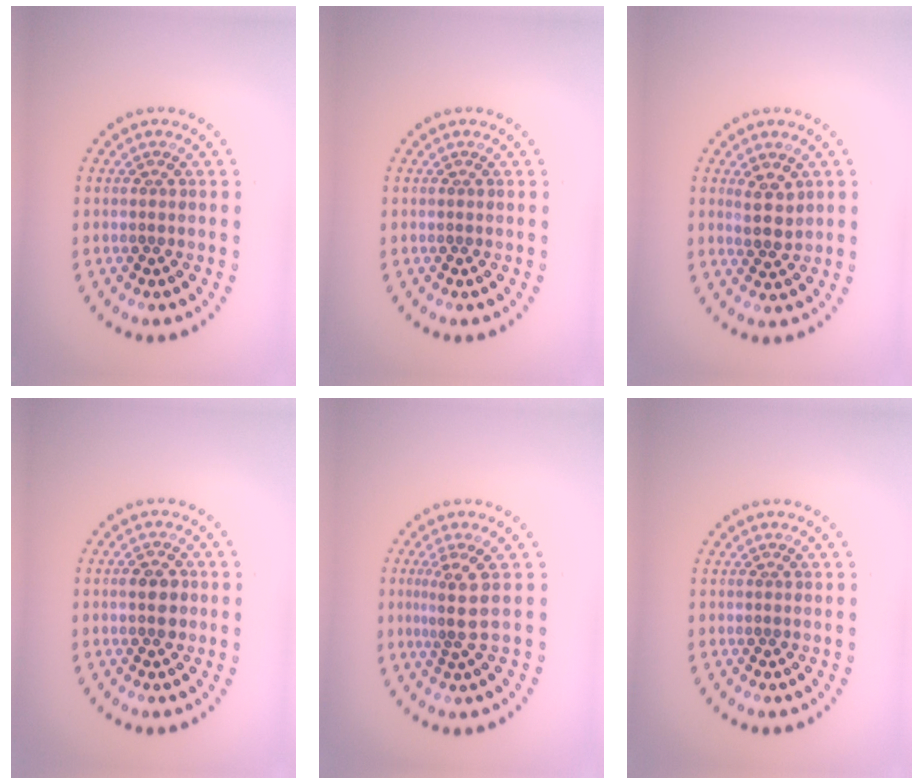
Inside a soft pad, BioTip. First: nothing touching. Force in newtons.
{"total": 0.0}
{"total": 2.1, "press": 1.9, "slide": 0.8}
{"total": 1.9, "press": 1.9, "slide": 0.2}
{"total": 2.5, "press": 1.7, "slide": 1.9}
{"total": 0.0}